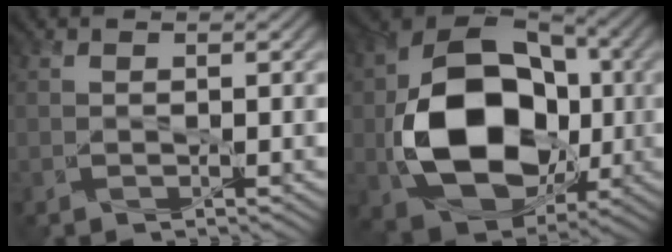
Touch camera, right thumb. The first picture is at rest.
{"total": 15.8, "force": [-1.8, 11.5, 10.7], "torque": [-0.194, -0.012, -0.030]}